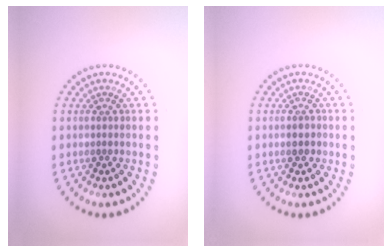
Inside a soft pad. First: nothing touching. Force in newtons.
{"total": 1.1, "press": 1.1, "slide": 0.3}